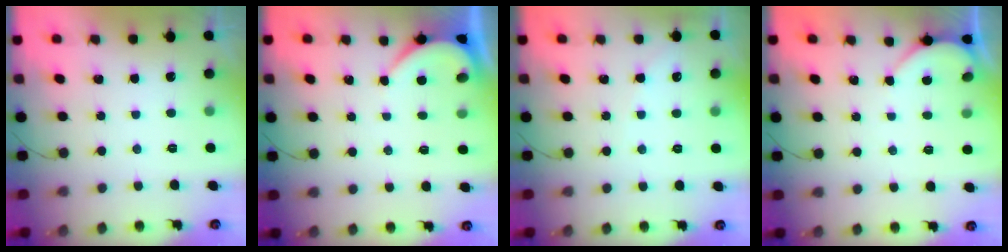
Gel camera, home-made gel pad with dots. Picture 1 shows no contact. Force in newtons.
{"total": 3.0, "press": 3.0, "slide": 0.3}
{"total": 3.9, "press": 3.8, "slide": 0.6}
{"total": 3.0, "press": 3.0, "slide": 0.2}